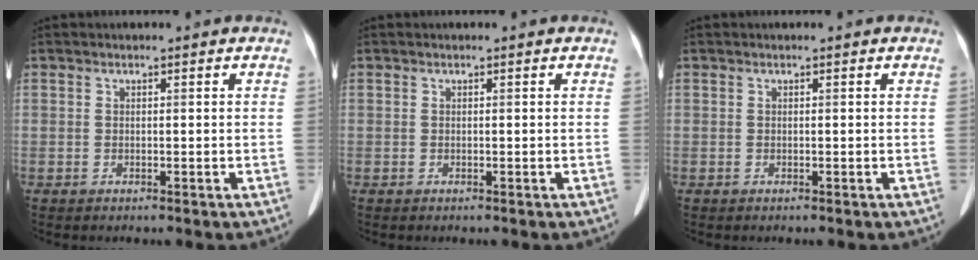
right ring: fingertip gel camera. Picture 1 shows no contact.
{"total": 0.0}
{"total": 0.0}